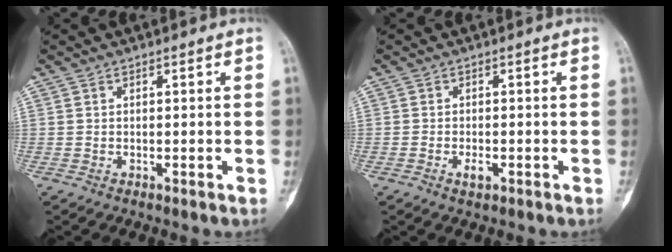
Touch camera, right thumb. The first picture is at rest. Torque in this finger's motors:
{"motor_torque": [0.52, 0.43, 0.14, -0.11, 0.06]}